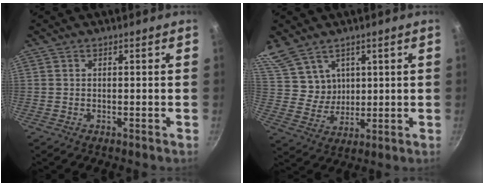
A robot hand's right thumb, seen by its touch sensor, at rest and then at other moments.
{"total": 11.8, "force": [7.4, 8.1, 4.3], "torque": [-0.072, -0.014, 0.166]}